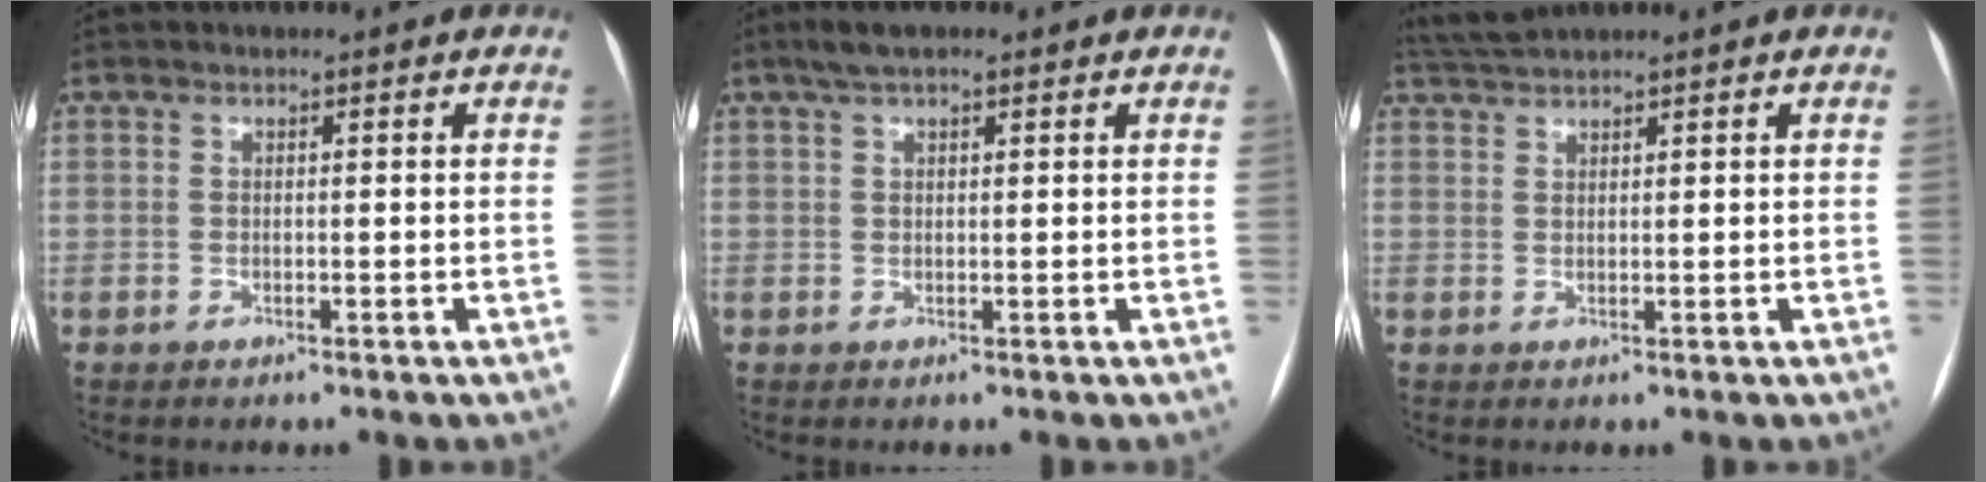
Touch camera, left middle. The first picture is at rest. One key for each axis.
{"total": 4.5, "fx": 3.0, "fy": 1.3, "fz": 3.0, "tx": -0.060, "ty": 0.026, "tz": 0.051}
{"total": 2.8, "fx": 2.7, "fy": -0.5, "fz": 0.4, "tx": -0.017, "ty": 0.014, "tz": 0.061}